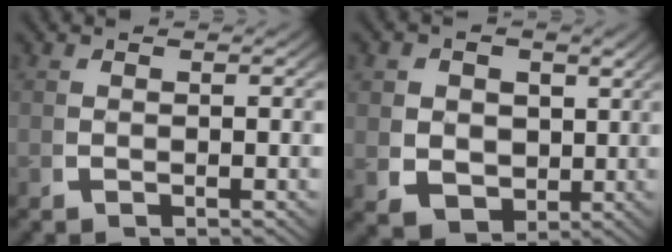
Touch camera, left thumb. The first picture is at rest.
{"total": 6.6, "force": [0.0, 5.6, 3.5], "torque": [-0.074, -0.040, 0.018]}